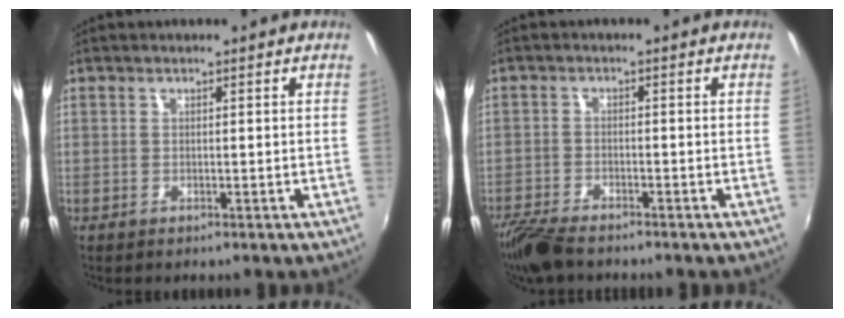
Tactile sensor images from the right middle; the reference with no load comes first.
{"total": 6.8, "force": [-5.8, 1.6, 3.0], "torque": [-0.084, -0.025, -0.111]}